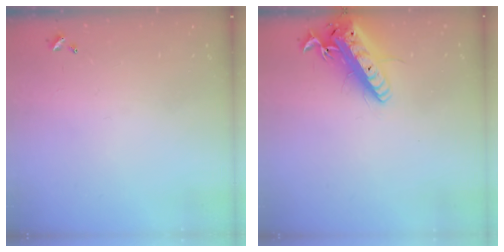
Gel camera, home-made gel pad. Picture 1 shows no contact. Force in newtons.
{"total": 16.9, "press": 16.6, "slide": 3.2}